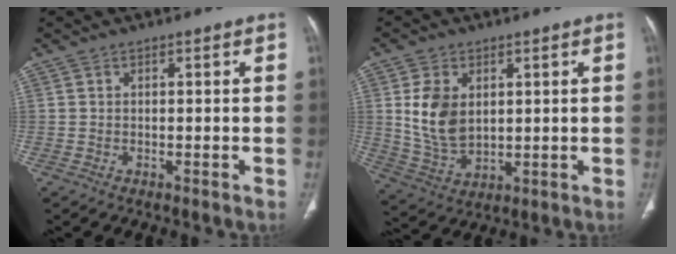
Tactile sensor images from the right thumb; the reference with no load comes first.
{"total": 9.9, "force": [2.2, 6.6, 7.0], "torque": [-0.116, -0.012, 0.059]}